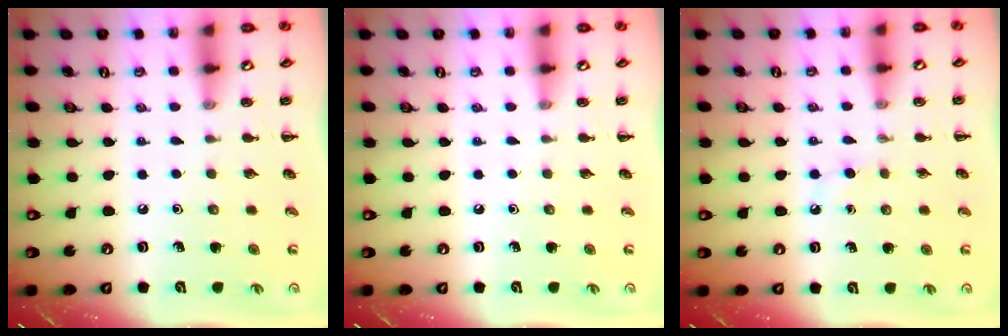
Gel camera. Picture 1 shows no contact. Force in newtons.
{"total": 0.0}
{"total": 2.5, "press": 2.3, "slide": 1.0}